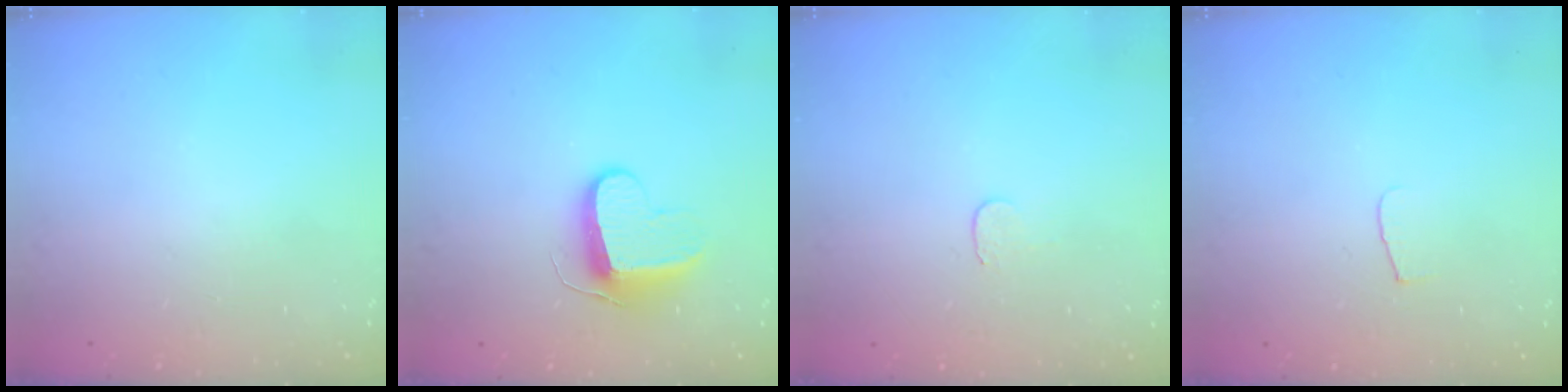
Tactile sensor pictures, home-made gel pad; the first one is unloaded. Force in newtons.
{"total": 9.5, "press": 9.5, "slide": 0.0}
{"total": 3.8, "press": 3.8, "slide": 0.4}
{"total": 3.8, "press": 3.8, "slide": 0.4}